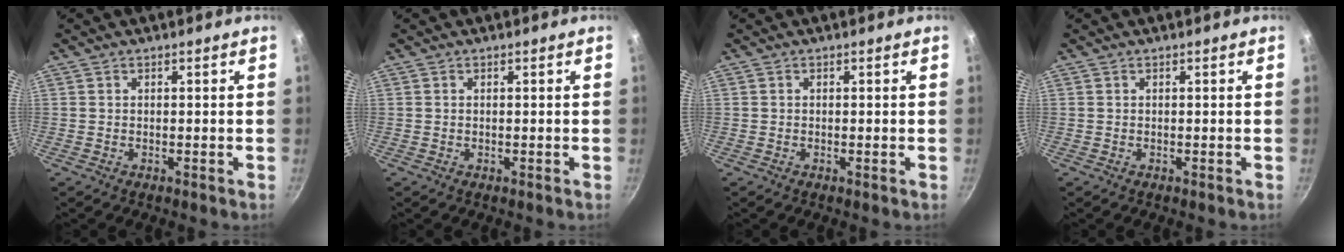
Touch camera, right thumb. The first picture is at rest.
{"total": 0.0}
{"total": 0.0}
{"total": 0.0}